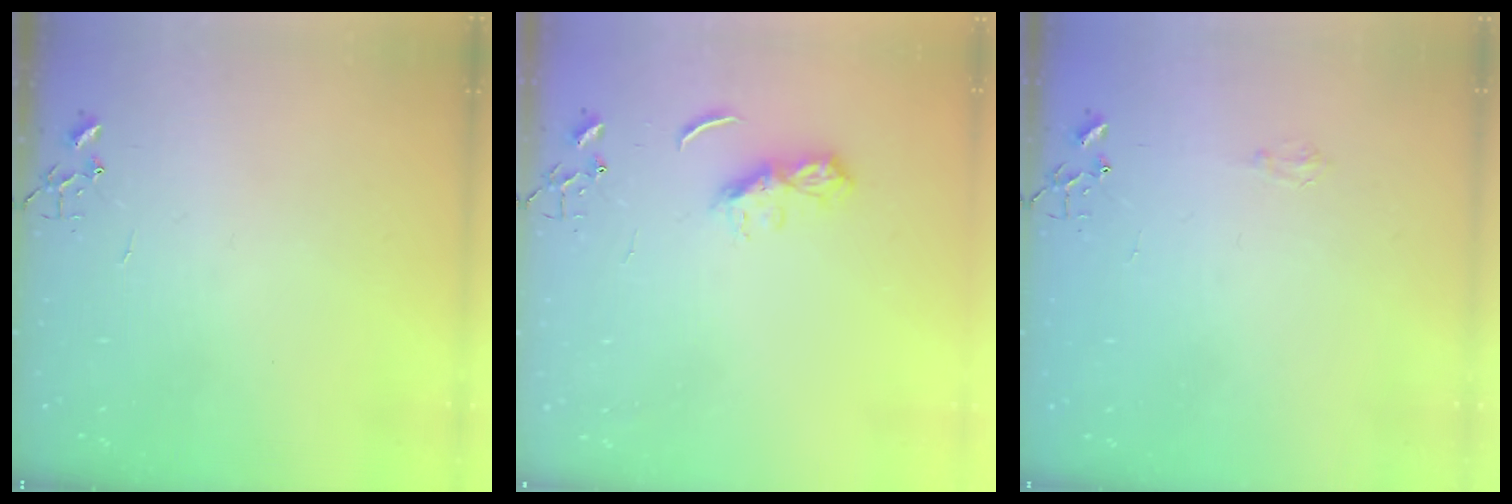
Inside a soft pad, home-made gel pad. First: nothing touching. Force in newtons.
{"total": 6.7, "press": 6.7, "slide": 0.6}
{"total": 3.8, "press": 3.8, "slide": 0.5}